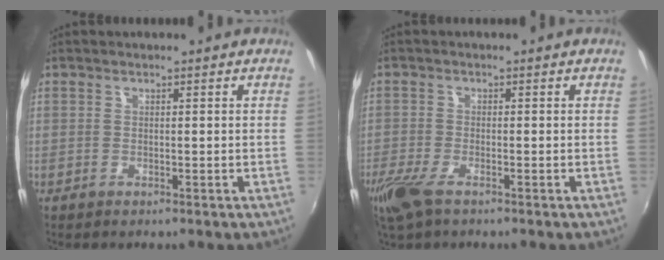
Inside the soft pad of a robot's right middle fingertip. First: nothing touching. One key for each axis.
{"total": 6.1, "fx": -4.1, "fy": 1.9, "fz": 4.1, "tx": -0.105, "ty": -0.021, "tz": -0.081}